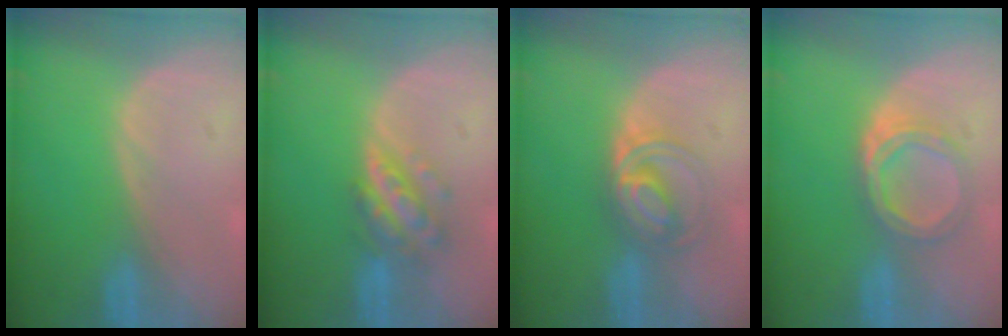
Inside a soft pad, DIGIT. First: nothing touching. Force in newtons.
{"total": 6.0, "press": 5.3, "slide": 2.8}
{"total": 6.0, "press": 5.6, "slide": 2.1}
{"total": 5.6, "press": 5.0, "slide": 2.5}